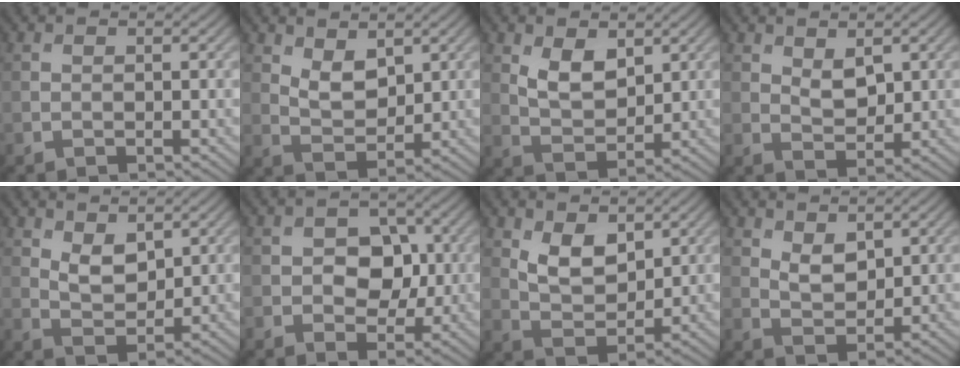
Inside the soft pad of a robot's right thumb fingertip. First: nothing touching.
{"total": 4.4, "force": [2.4, 2.3, 2.9], "torque": [-0.063, -0.010, 0.047]}
{"total": 5.3, "force": [2.3, 3.0, 3.7], "torque": [-0.079, -0.010, 0.049]}
{"total": 3.1, "force": [1.5, 1.6, 2.2], "torque": [-0.045, -0.007, 0.032]}
{"total": 4.3, "force": [2.2, 2.2, 2.9], "torque": [-0.062, -0.008, 0.044]}
{"total": 5.8, "force": [0.0, 4.2, 3.9], "torque": [-0.056, -0.001, -0.012]}
{"total": 6.0, "force": [2.8, 3.4, 4.1], "torque": [-0.087, -0.015, 0.054]}
{"total": 3.6, "force": [1.9, 1.9, 2.4], "torque": [-0.053, -0.007, 0.041]}